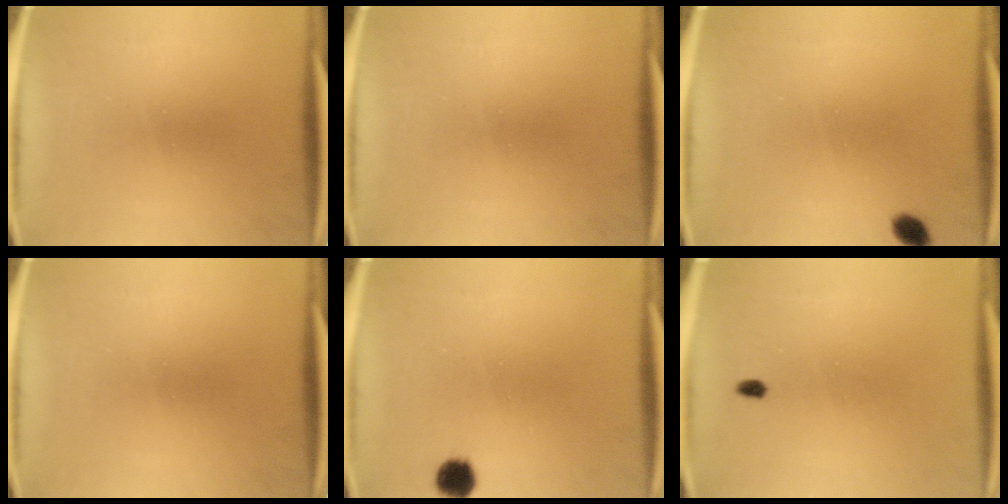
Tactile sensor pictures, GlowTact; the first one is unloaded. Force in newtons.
{"total": 0.0}
{"total": 2.3}
{"total": 0.0}
{"total": 3.8}
{"total": 1.1}